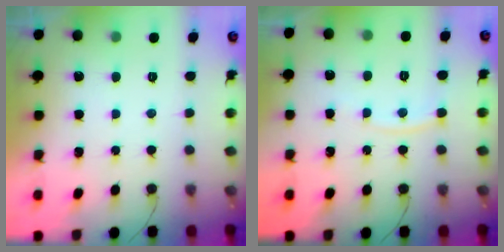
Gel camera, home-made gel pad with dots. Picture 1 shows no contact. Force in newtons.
{"total": 4.9, "press": 4.8, "slide": 0.5}